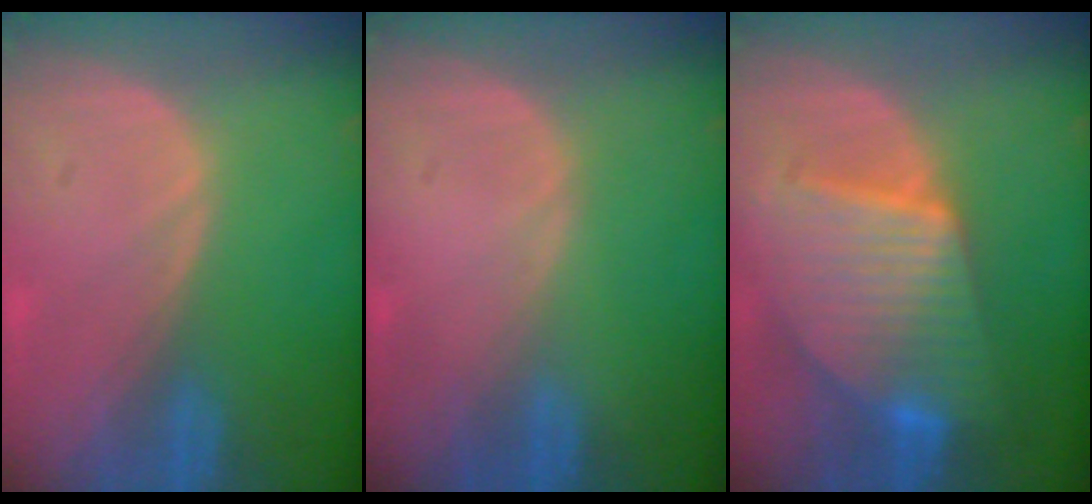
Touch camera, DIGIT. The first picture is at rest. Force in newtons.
{"total": 0.0}
{"total": 10.0, "press": 10.0, "slide": 0.7}